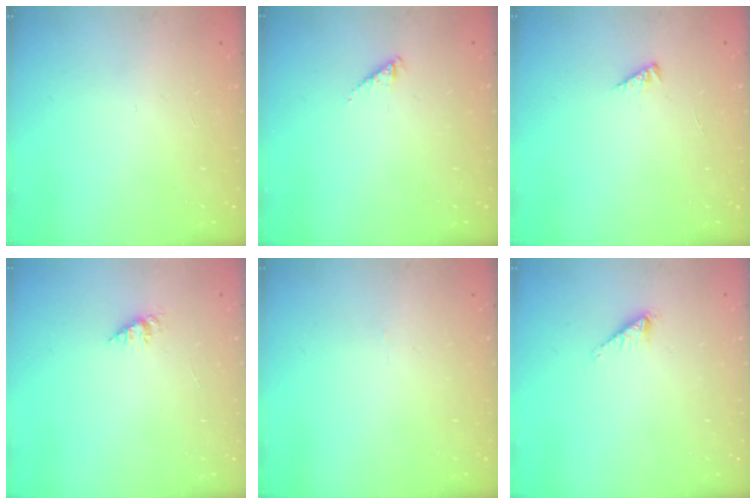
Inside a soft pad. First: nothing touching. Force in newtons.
{"total": 2.3, "press": 2.3, "slide": 0.4}
{"total": 1.4, "press": 1.3, "slide": 0.3}
{"total": 2.1, "press": 2.1, "slide": 0.3}
{"total": 0.0}
{"total": 0.8, "press": 0.8, "slide": 0.1}